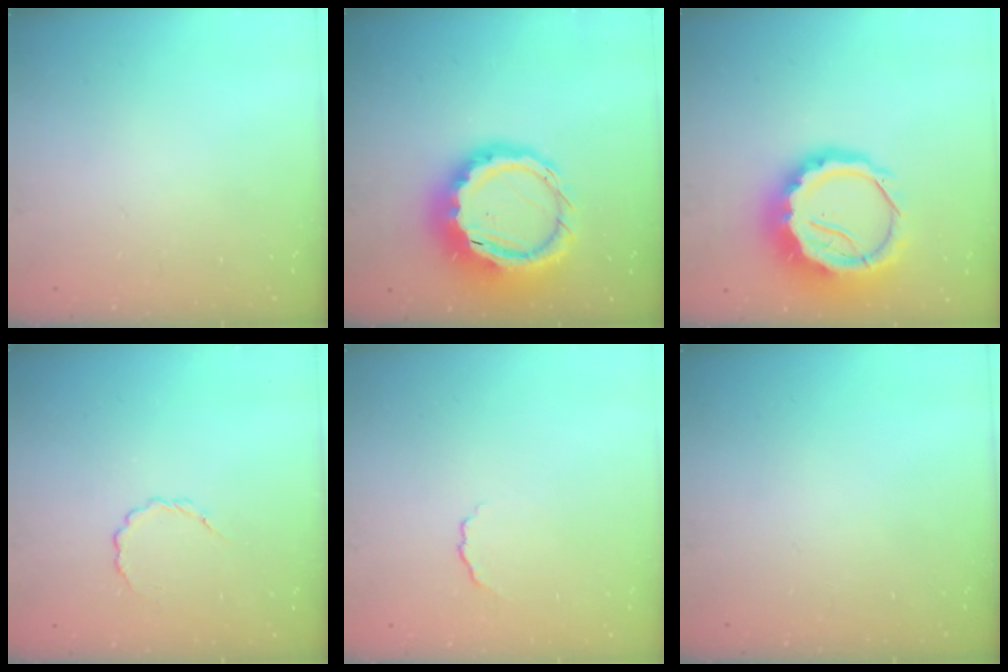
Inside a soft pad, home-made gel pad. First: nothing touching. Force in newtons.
{"total": 16.5, "press": 16.2, "slide": 3.0}
{"total": 17.1, "press": 16.7, "slide": 3.8}
{"total": 2.9, "press": 2.7, "slide": 1.0}
{"total": 3.4, "press": 3.3, "slide": 0.8}
{"total": 0.0}